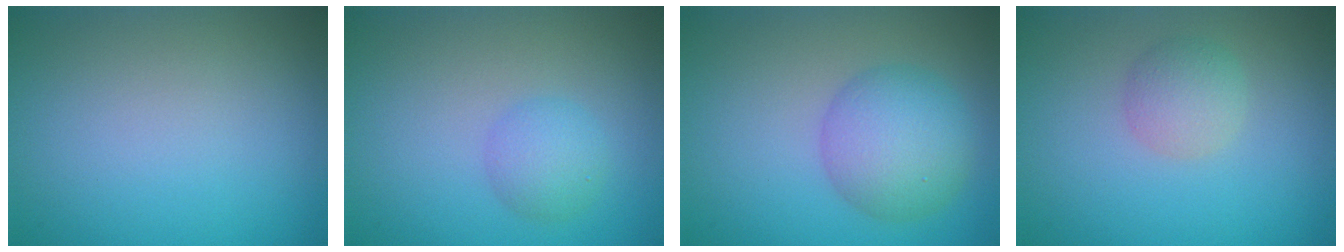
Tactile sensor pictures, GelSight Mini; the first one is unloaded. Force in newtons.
{"total": 2.2, "press": 2.2, "slide": 0.1}
{"total": 5.2, "press": 5.2, "slide": 0.2}
{"total": 2.1, "press": 2.1, "slide": 0.0}